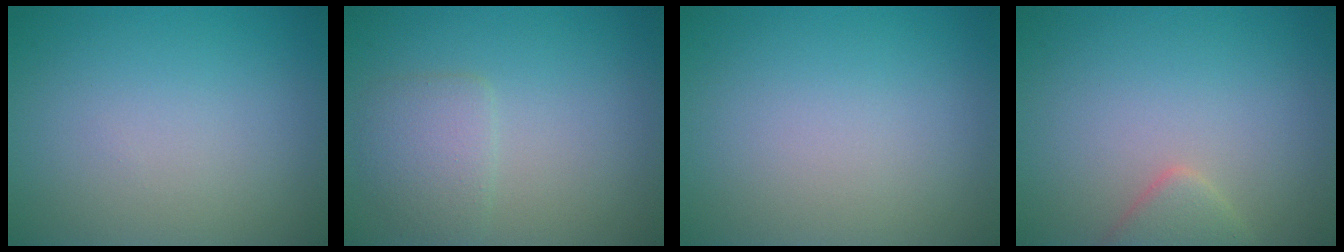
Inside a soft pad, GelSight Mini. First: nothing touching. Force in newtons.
{"total": 2.4, "press": 2.4, "slide": 0.2}
{"total": 0.0}
{"total": 2.1, "press": 2.1, "slide": 0.2}